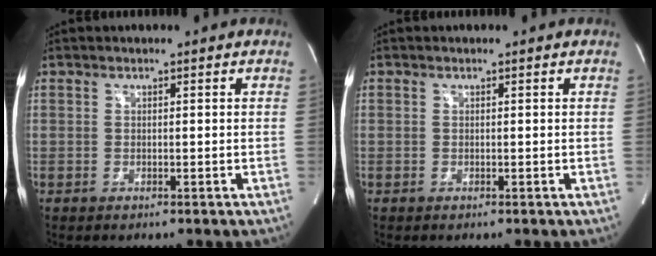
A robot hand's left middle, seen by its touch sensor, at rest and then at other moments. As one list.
[{"total": 0.0}]